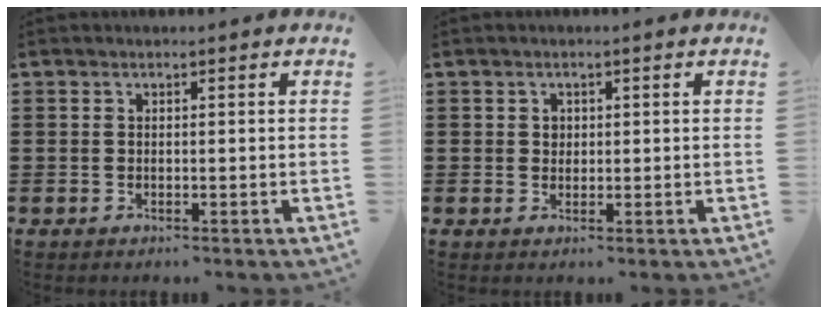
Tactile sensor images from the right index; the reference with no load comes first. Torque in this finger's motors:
{"motor_torque": [0.30, -0.17, 0.14, 0.02]}